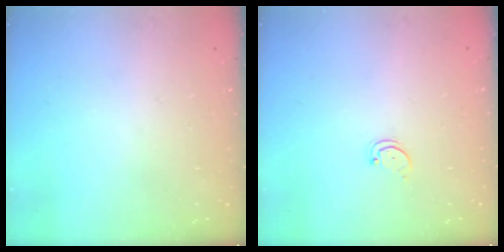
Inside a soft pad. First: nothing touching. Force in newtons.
{"total": 1.6, "press": 1.6, "slide": 0.4}